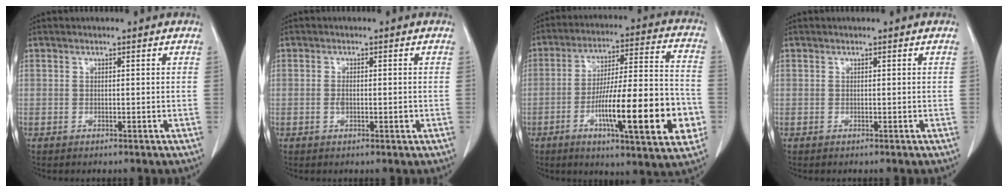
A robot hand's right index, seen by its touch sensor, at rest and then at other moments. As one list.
[{"total": 2.2, "force": [-0.3, 0.9, 1.9], "torque": [-0.040, -0.002, -0.004]}, {"total": 20.7, "force": [-6.3, 2.7, 19.5], "torque": [-0.280, 0.001, -0.093]}, {"total": 0.0}]